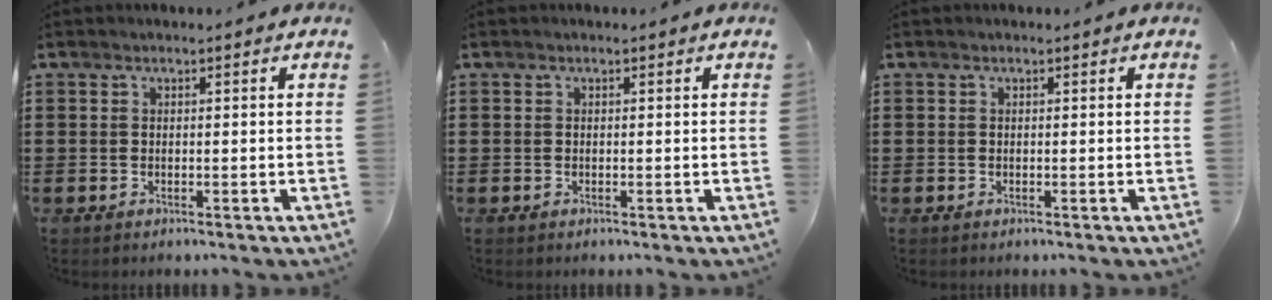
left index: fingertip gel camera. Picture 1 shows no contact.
{"total": 0.0}
{"total": 0.0}